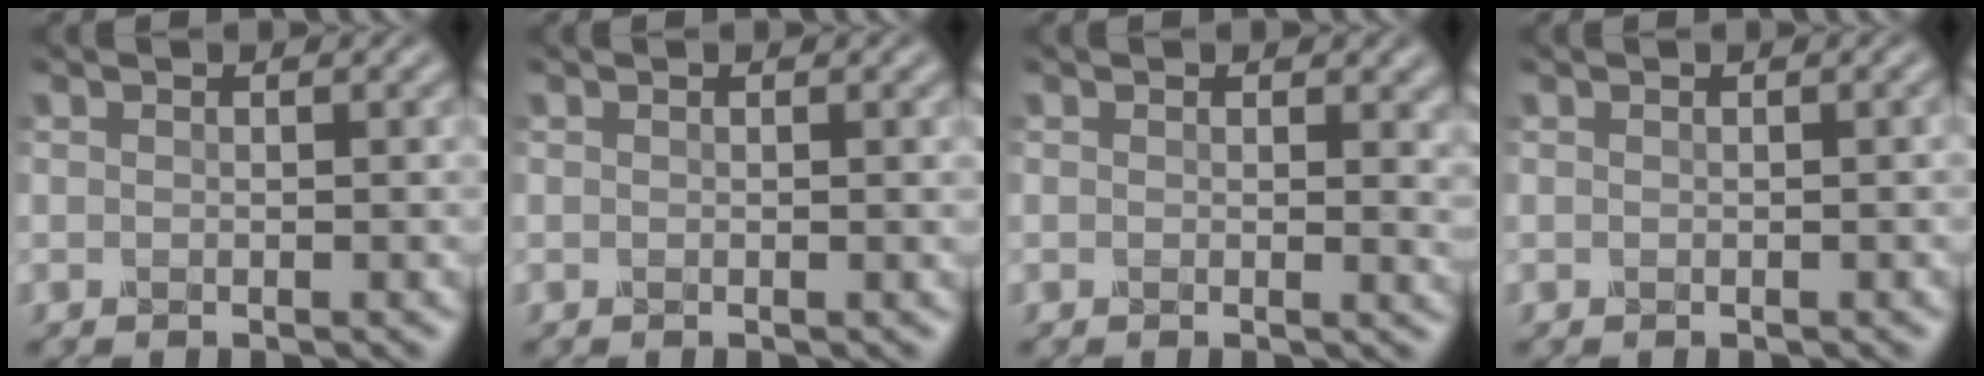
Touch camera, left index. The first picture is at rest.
{"total": 0.0}
{"total": 2.6, "force": [0.3, 1.3, 2.2], "torque": [-0.033, -0.005, 0.001]}
{"total": 0.7, "force": [-0.1, 0.4, 0.5], "torque": [0.004, 0.005, -0.006]}